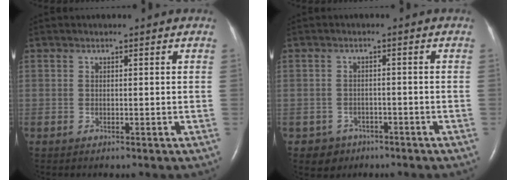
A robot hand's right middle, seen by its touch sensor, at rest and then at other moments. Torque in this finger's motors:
{"motor_torque": [-0.06, 0.07, -0.02, 0.01]}